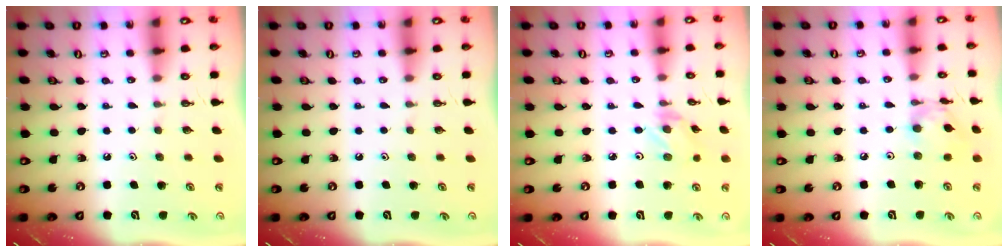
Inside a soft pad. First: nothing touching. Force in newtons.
{"total": 0.0}
{"total": 2.1, "press": 2.1, "slide": 0.3}
{"total": 9.2, "press": 9.2, "slide": 0.6}